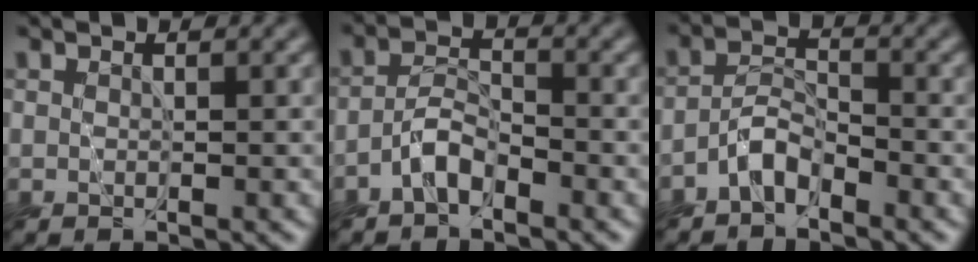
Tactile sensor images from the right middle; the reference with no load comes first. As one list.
[{"total": 2.8, "force": [-2.1, 1.0, 1.4], "torque": [-0.027, 0.009, -0.050]}, {"total": 2.9, "force": [-2.3, 1.1, 1.2], "torque": [-0.023, 0.008, -0.056]}]